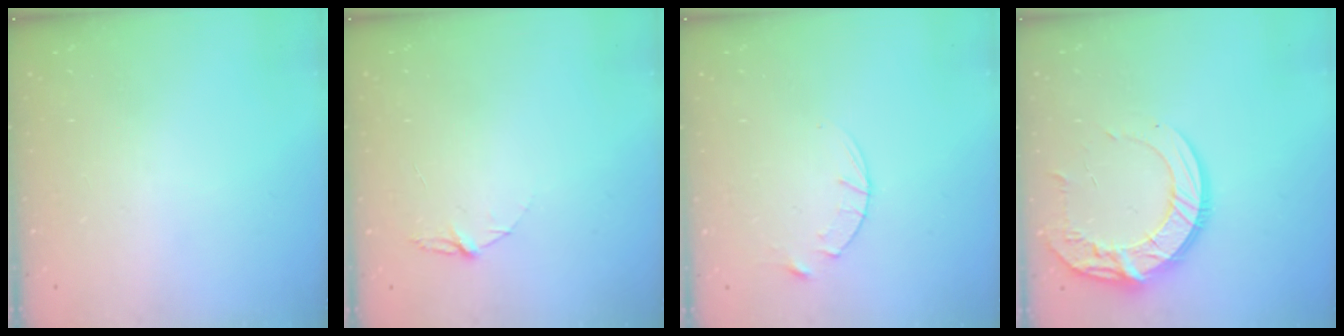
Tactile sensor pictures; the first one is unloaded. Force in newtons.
{"total": 4.0, "press": 4.0, "slide": 0.5}
{"total": 3.2, "press": 3.2, "slide": 0.4}
{"total": 13.6, "press": 13.5, "slide": 1.2}